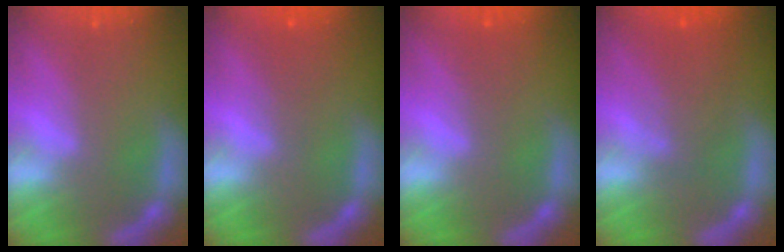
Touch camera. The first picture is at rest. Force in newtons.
{"total": 2.0}
{"total": 1.5}
{"total": 4.6}